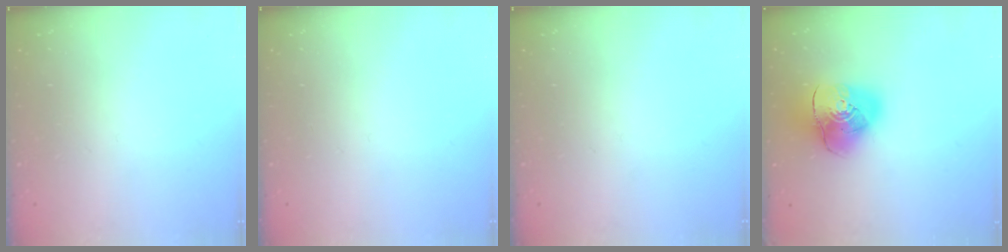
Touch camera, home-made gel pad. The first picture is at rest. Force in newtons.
{"total": 0.0}
{"total": 0.0}
{"total": 12.3, "press": 12.2, "slide": 1.9}